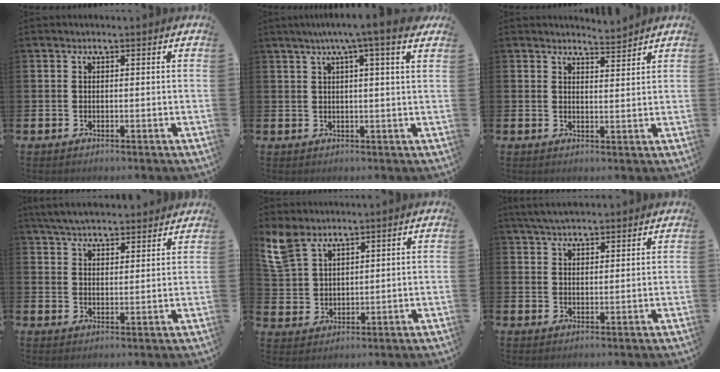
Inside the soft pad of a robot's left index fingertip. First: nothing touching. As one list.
[{"total": 4.9, "force": [3.7, -0.4, 3.3], "torque": [-0.058, -0.012, 0.060]}, {"total": 3.5, "force": [3.5, -0.1, -0.1], "torque": [0.009, -0.027, 0.060]}, {"total": 5.2, "force": [5.1, 0.8, 0.8], "torque": [-0.039, -0.019, 0.094]}, {"total": 6.0, "force": [5.0, 2.6, 2.2], "torque": [-0.056, -0.014, 0.093]}, {"total": 4.0, "force": [3.7, 0.8, 1.1], "torque": [-0.030, -0.008, 0.070]}]